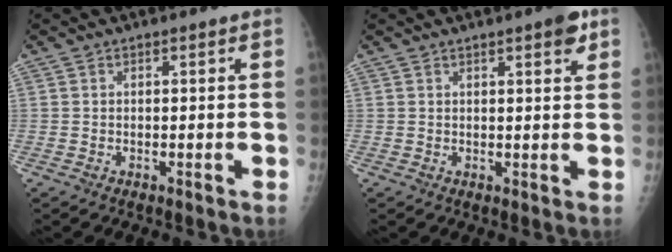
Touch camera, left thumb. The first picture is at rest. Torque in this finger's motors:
{"motor_torque": [0.38, 0.37, 0.34, -0.22, 0.03]}